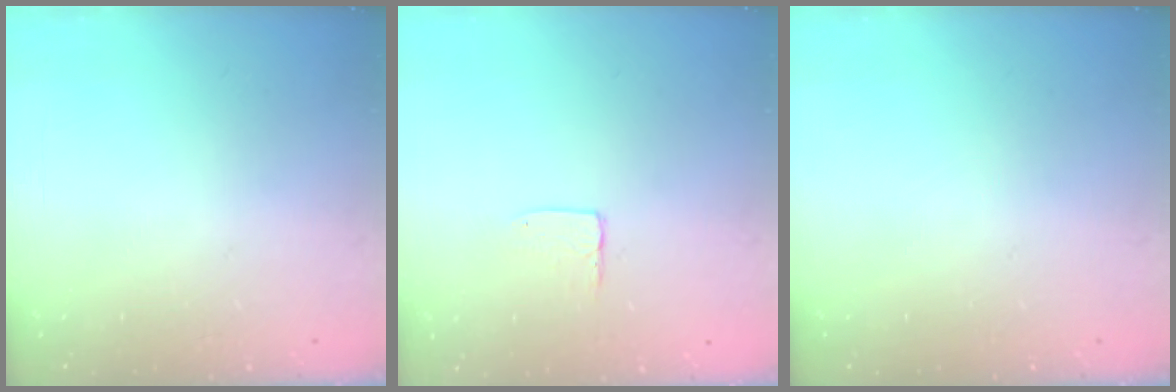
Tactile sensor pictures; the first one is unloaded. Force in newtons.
{"total": 3.6, "press": 3.6, "slide": 0.3}
{"total": 0.0}